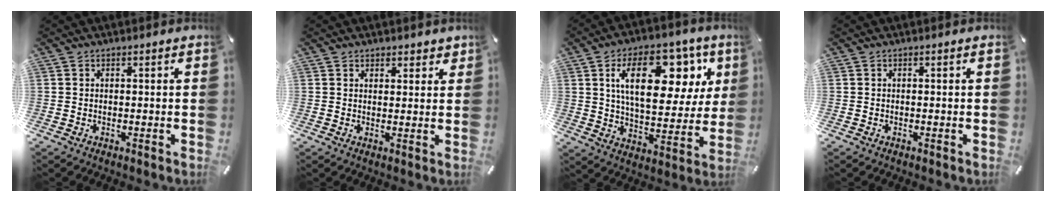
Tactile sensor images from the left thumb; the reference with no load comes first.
{"total": 2.3, "force": [1.7, 1.5, 0.2], "torque": [0.009, -0.007, 0.029]}
{"total": 20.6, "force": [8.6, 10.9, 15.3], "torque": [-0.235, -0.015, 0.137]}
{"total": 0.0}